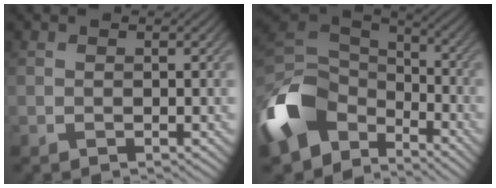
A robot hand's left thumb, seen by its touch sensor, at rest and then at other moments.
{"total": 14.4, "force": [-6.5, 9.9, 8.2], "torque": [-0.239, -0.024, -0.122]}